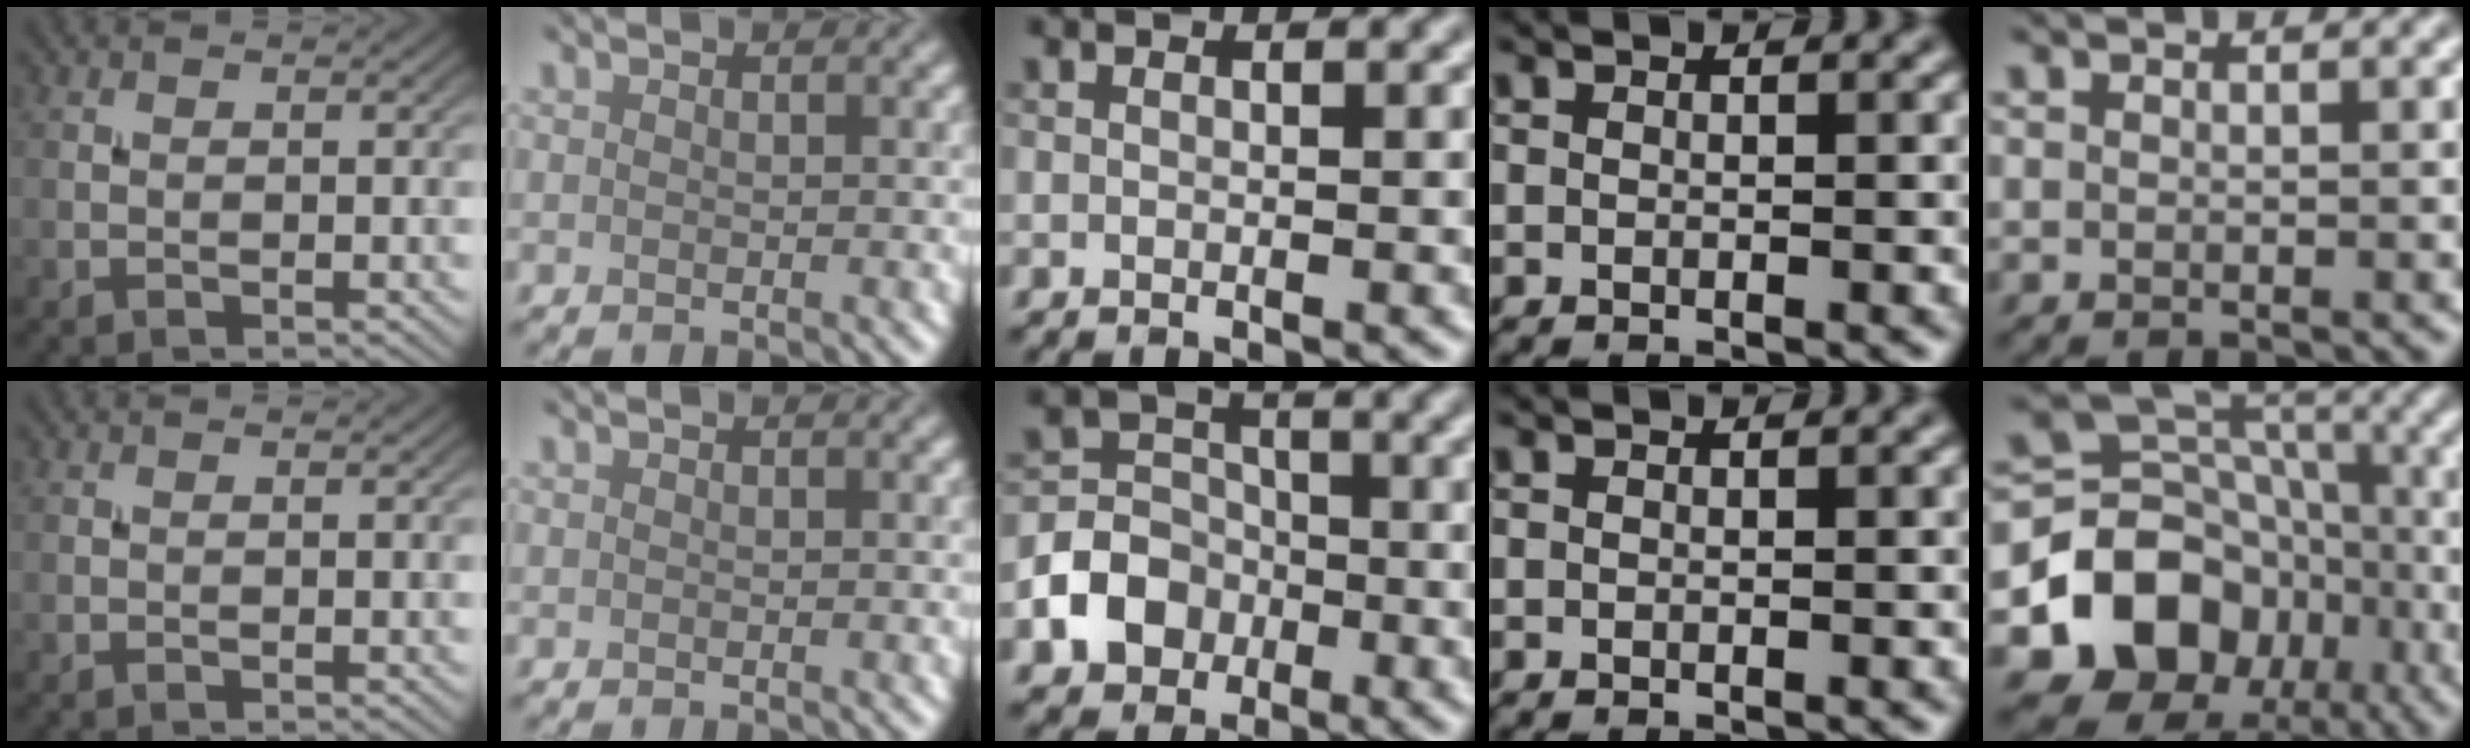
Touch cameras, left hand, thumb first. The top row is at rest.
{"middle": {"total": 5.4, "force": [-2.2, 4.5, 2.0], "torque": [-0.018, -0.002, -0.061]}, "little": {"total": 11.6, "force": [-4.3, 9.3, 5.3], "torque": [-0.101, 0.004, -0.081]}}